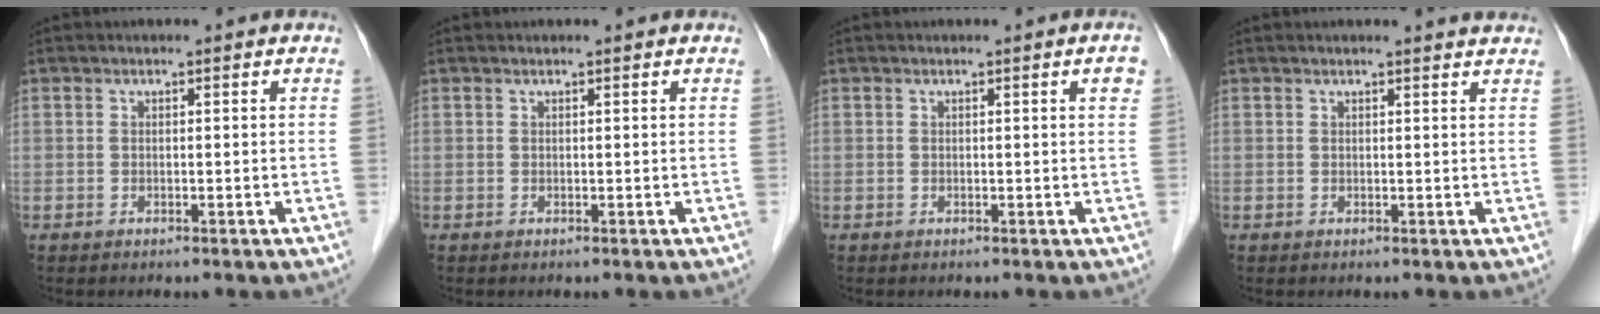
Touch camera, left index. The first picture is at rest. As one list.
[{"total": 0.5, "force": [0.5, 0.0, 0.2], "torque": [-0.005, 0.005, 0.010]}, {"total": 1.4, "force": [0.5, 0.1, 1.3], "torque": [-0.015, 0.003, 0.005]}, {"total": 3.9, "force": [3.8, 0.1, 1.1], "torque": [-0.016, 0.005, 0.032]}]